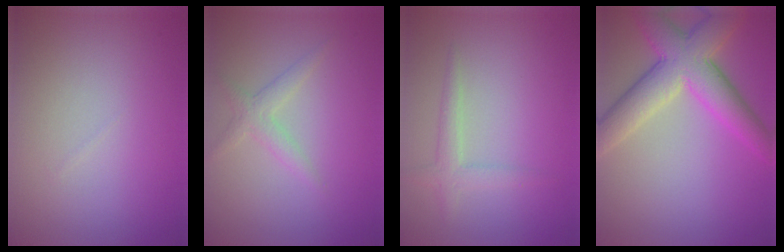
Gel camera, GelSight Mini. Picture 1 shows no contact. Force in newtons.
{"total": 1.8, "press": 1.8, "slide": 0.1}
{"total": 1.9, "press": 1.9, "slide": 0.1}
{"total": 7.6, "press": 7.6, "slide": 0.5}